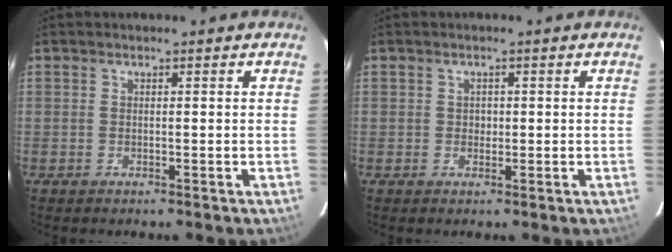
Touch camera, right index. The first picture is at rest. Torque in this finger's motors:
{"motor_torque": [0.24, -0.04, 0.08, 0.02]}